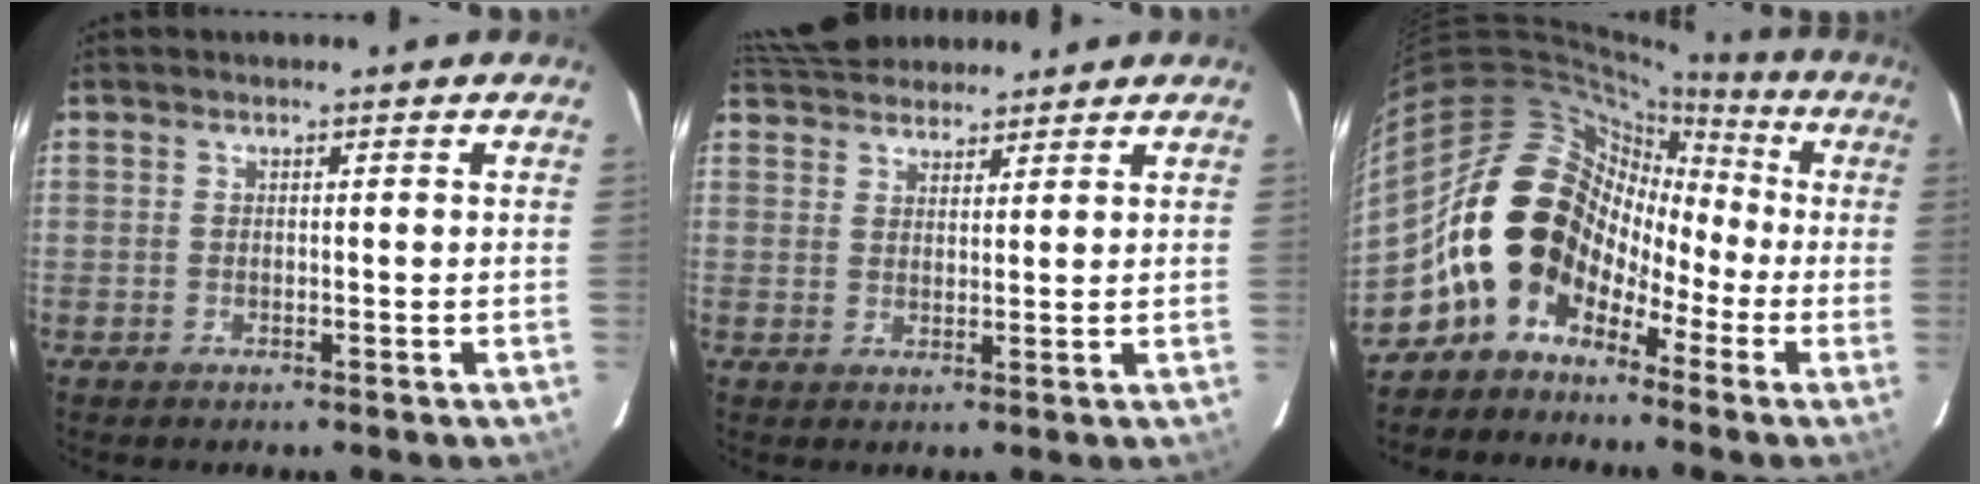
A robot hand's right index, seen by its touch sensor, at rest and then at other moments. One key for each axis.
{"total": 8.9, "fx": 8.2, "fy": 2.9, "fz": 1.8, "tx": -0.040, "ty": 0.034, "tz": 0.136}
{"total": 14.3, "fx": -5.2, "fy": 12.0, "fz": 5.9, "tx": -0.120, "ty": 0.033, "tz": -0.101}